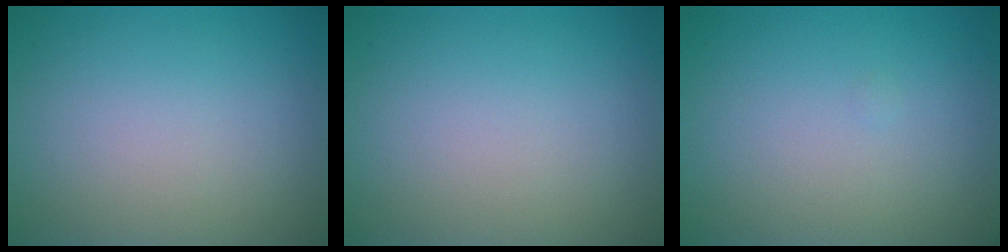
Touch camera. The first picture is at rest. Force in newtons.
{"total": 0.0}
{"total": 0.0}